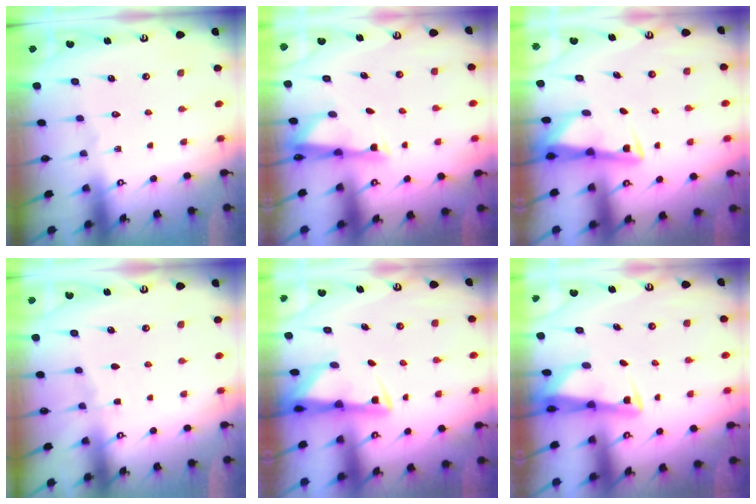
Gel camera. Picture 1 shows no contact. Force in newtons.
{"total": 2.7, "press": 2.7, "slide": 0.5}
{"total": 2.9, "press": 2.9, "slide": 0.4}
{"total": 2.7, "press": 2.7, "slide": 0.4}
{"total": 2.9, "press": 2.8, "slide": 0.6}
{"total": 2.5, "press": 2.5, "slide": 0.5}